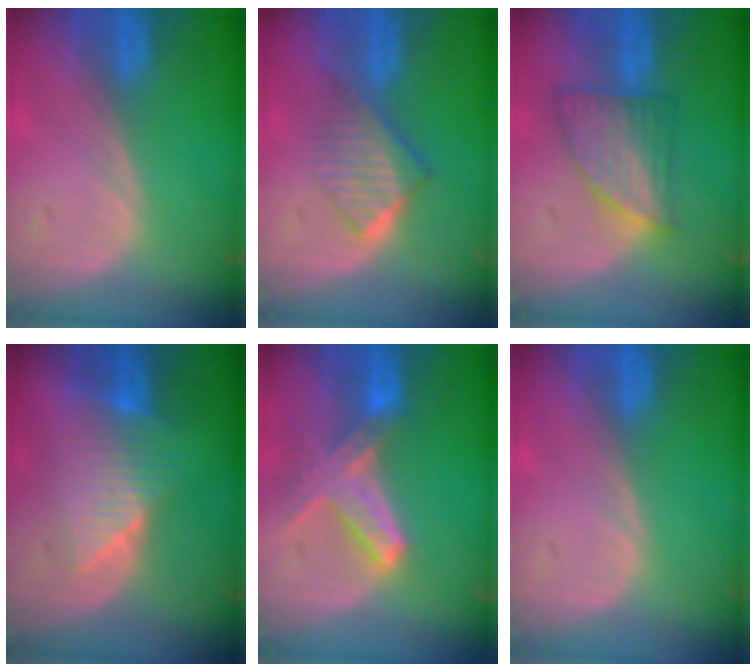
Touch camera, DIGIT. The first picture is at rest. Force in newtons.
{"total": 6.5, "press": 5.5, "slide": 3.4}
{"total": 7.1, "press": 6.5, "slide": 3.0}
{"total": 7.1, "press": 7.0, "slide": 1.1}
{"total": 8.0, "press": 7.0, "slide": 3.8}
{"total": 0.0}